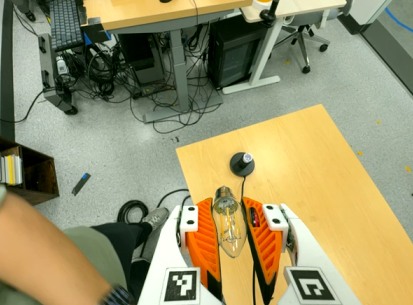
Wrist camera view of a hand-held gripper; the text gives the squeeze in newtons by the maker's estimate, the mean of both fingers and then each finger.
{"total": 19.4, "left": 20.9, "right": 18.0}